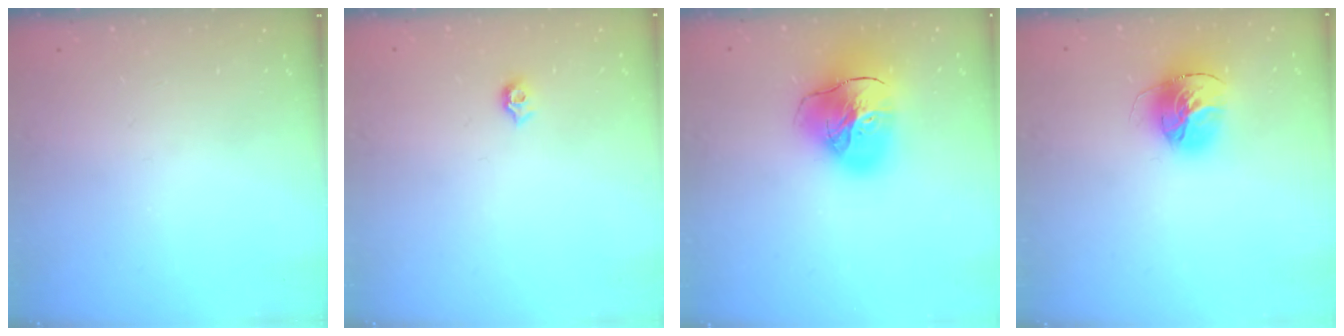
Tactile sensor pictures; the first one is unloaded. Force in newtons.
{"total": 5.8, "press": 5.8, "slide": 0.8}
{"total": 20.3, "press": 20.2, "slide": 2.2}
{"total": 16.1, "press": 16.0, "slide": 1.7}